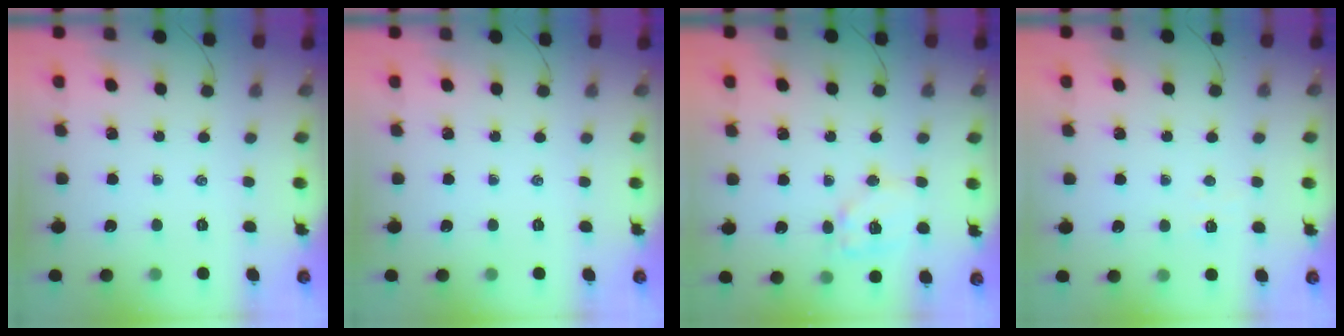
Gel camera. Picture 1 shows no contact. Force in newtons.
{"total": 0.0}
{"total": 10.4, "press": 10.3, "slide": 1.6}
{"total": 3.1, "press": 2.9, "slide": 0.9}